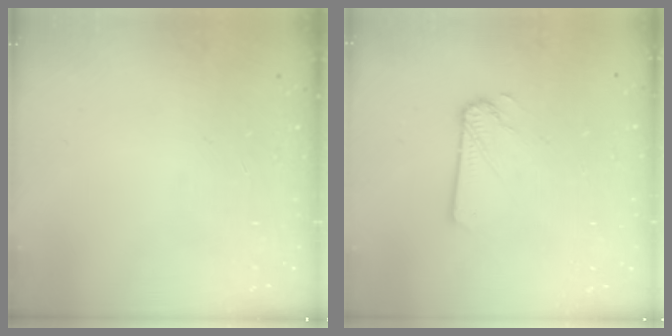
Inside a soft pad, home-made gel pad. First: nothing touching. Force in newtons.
{"total": 2.0, "press": 2.0, "slide": 0.3}